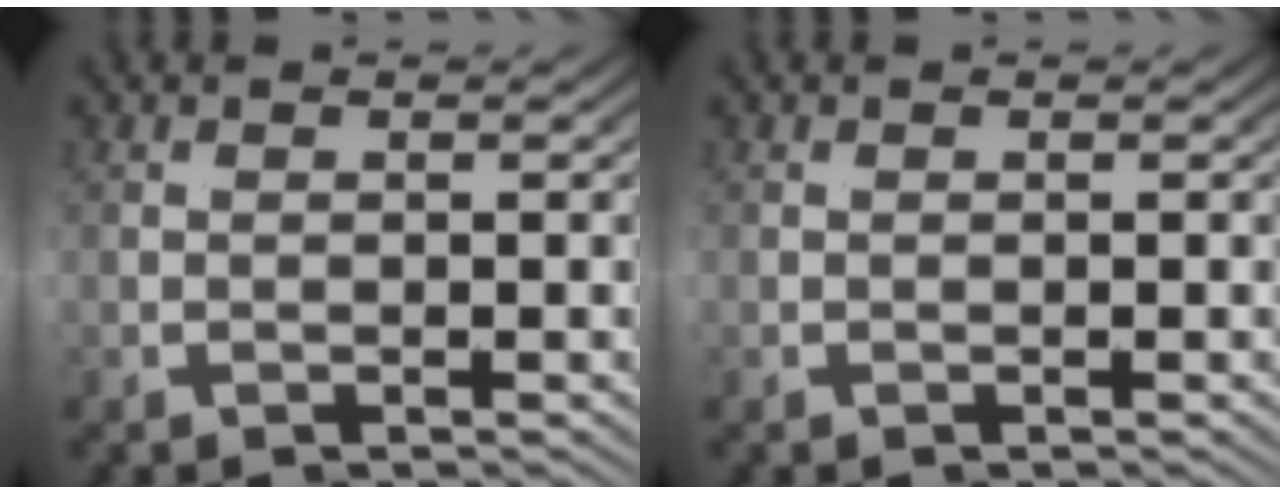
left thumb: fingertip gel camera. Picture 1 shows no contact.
{"total": 0.0}